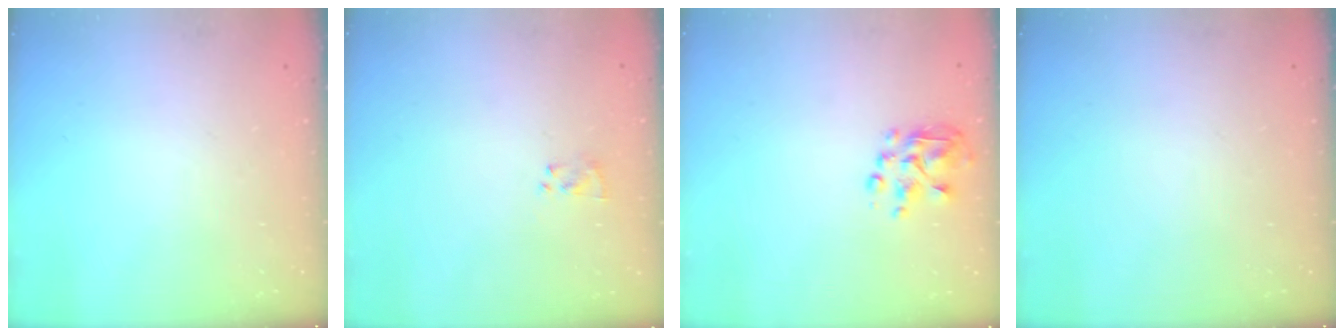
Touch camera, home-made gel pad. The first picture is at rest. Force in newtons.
{"total": 2.6, "press": 2.3, "slide": 1.3}
{"total": 5.3, "press": 5.2, "slide": 0.7}
{"total": 0.0}